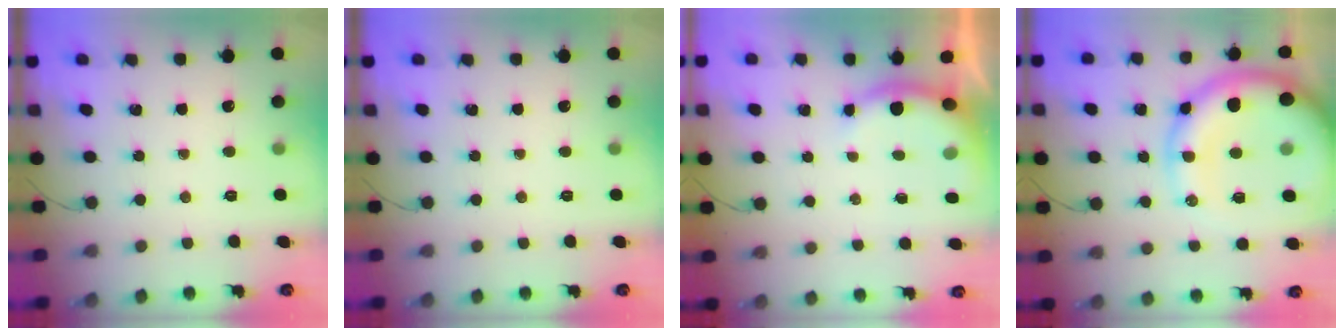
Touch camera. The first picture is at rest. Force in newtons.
{"total": 0.0}
{"total": 5.2, "press": 5.2, "slide": 0.3}
{"total": 19.6, "press": 19.2, "slide": 3.7}